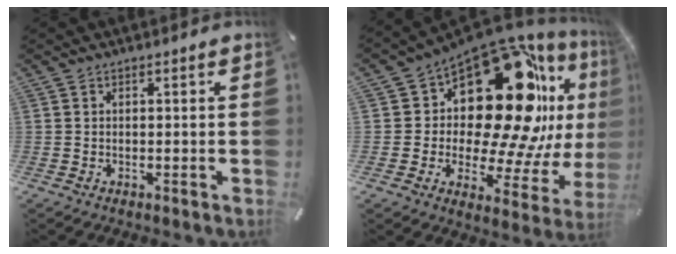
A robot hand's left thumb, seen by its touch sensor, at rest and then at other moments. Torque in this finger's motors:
{"motor_torque": [2.51, 2.49, 1.60, -1.17, 0.48]}